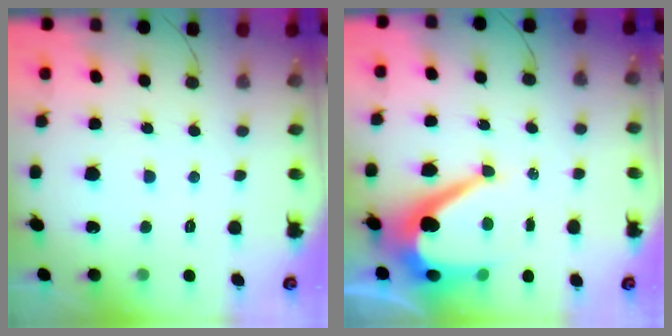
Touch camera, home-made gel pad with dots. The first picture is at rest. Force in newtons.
{"total": 11.5, "press": 11.5, "slide": 0.9}